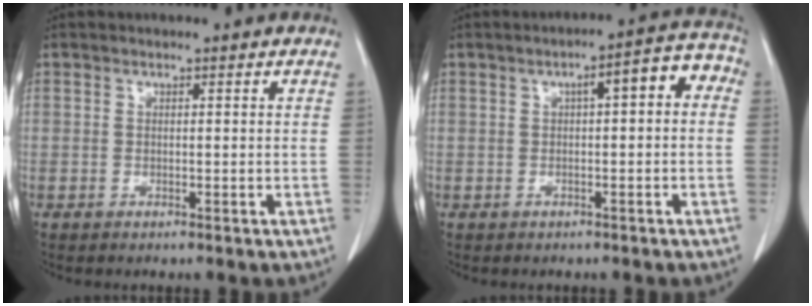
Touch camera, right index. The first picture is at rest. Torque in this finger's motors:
{"motor_torque": [0.19, 0.14, 0.25, 0.06]}